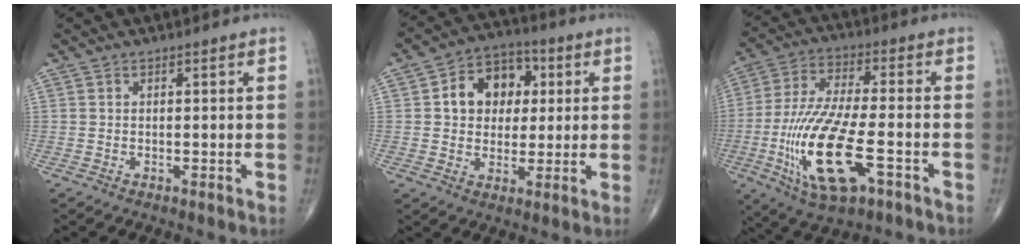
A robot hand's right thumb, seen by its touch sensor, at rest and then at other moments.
{"total": 11.5, "force": [2.4, 8.9, 6.9], "torque": [-0.061, 0.011, 0.031]}
{"total": 19.2, "force": [-6.0, 6.6, 16.9], "torque": [-0.360, 0.012, -0.099]}